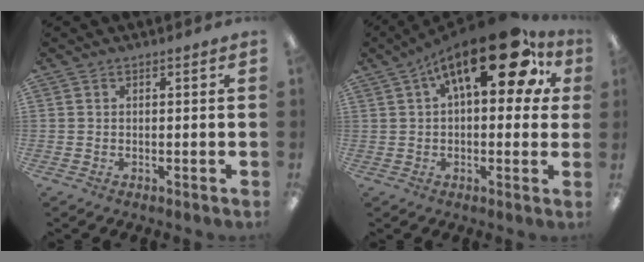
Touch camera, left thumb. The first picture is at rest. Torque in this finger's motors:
{"motor_torque": [-0.03, 1.34, 1.38, -1.39, 0.22]}